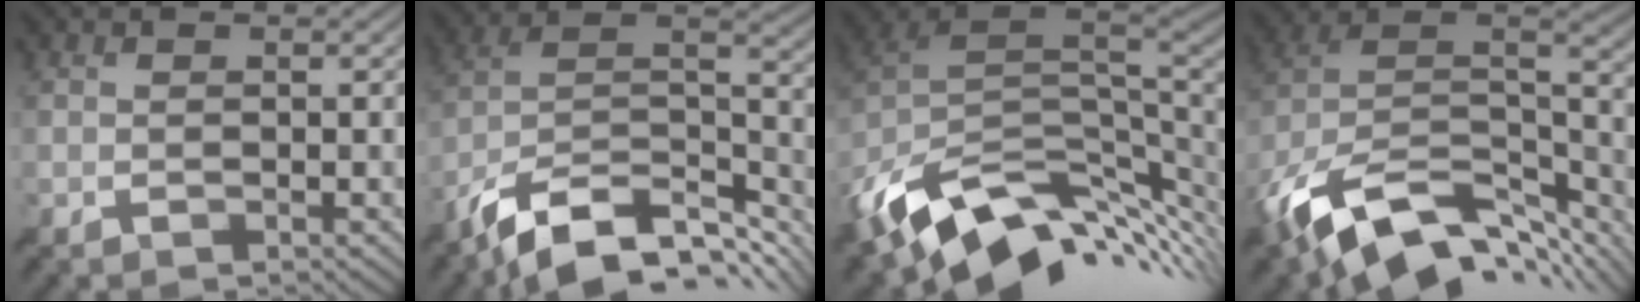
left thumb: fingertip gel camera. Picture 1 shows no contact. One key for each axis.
{"total": 14.7, "fx": -9.8, "fy": 6.4, "fz": 8.8, "tx": -0.199, "ty": -0.015, "tz": -0.166}
{"total": 14.6, "fx": -4.8, "fy": 8.9, "fz": 10.5, "tx": -0.219, "ty": -0.031, "tz": -0.069}
{"total": 16.0, "fx": -8.5, "fy": 8.5, "fz": 10.7, "tx": -0.244, "ty": -0.026, "tz": -0.132}